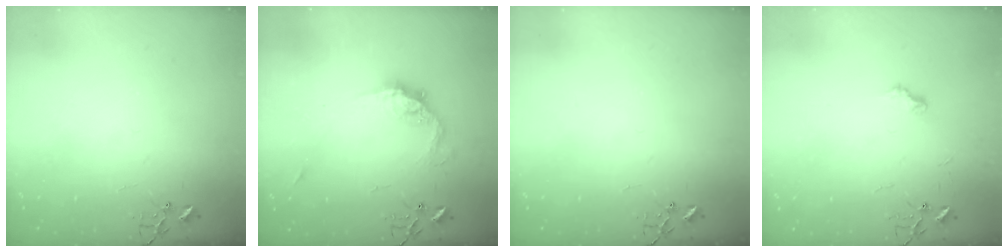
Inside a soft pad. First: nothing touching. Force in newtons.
{"total": 13.4, "press": 13.4, "slide": 1.1}
{"total": 0.0}
{"total": 5.4, "press": 5.4, "slide": 0.6}